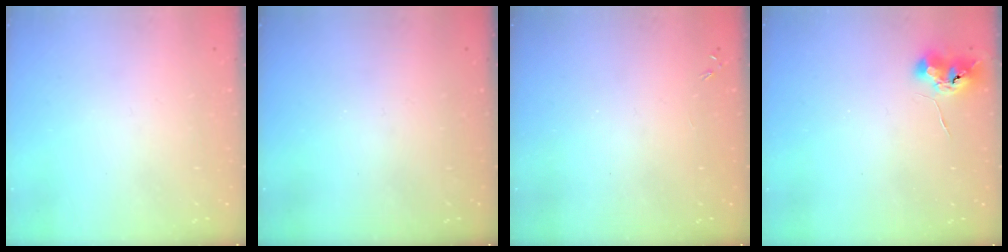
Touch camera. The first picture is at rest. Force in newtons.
{"total": 0.0}
{"total": 0.0}
{"total": 8.1, "press": 8.0, "slide": 1.0}